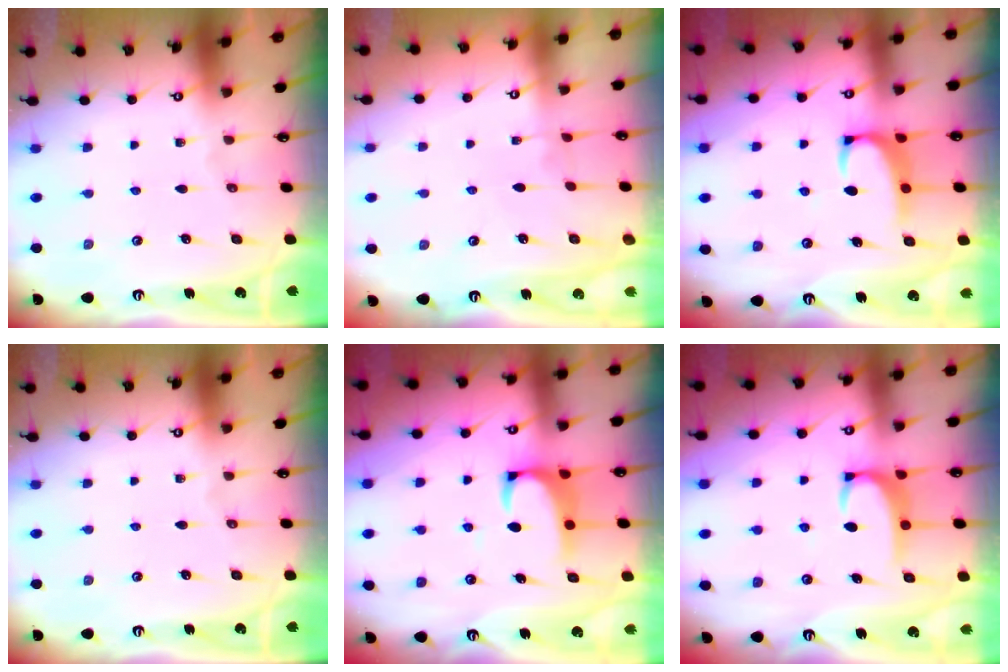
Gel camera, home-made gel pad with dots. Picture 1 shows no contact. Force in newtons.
{"total": 3.5, "press": 3.5, "slide": 0.1}
{"total": 2.6, "press": 2.5, "slide": 0.7}
{"total": 0.0}
{"total": 2.1, "press": 1.9, "slide": 1.0}
{"total": 3.1, "press": 3.1, "slide": 0.4}